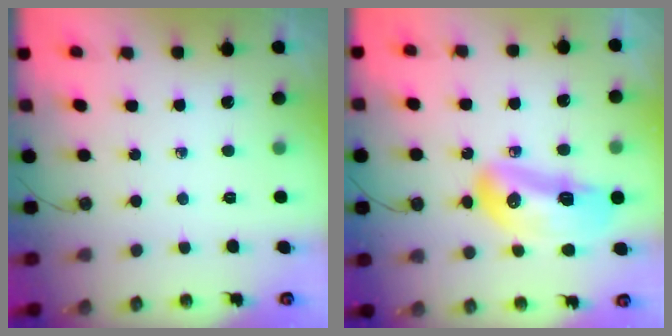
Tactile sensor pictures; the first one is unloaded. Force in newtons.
{"total": 15.3, "press": 15.2, "slide": 1.8}